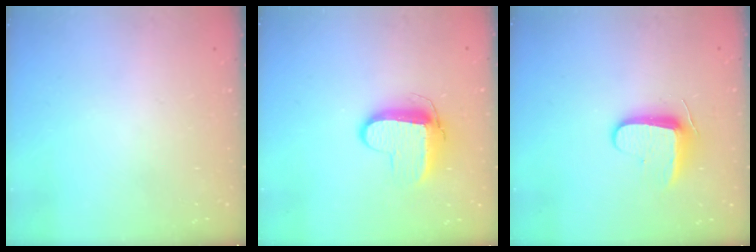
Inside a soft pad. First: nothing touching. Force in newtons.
{"total": 9.5, "press": 9.5, "slide": 0.8}
{"total": 8.7, "press": 8.6, "slide": 0.9}